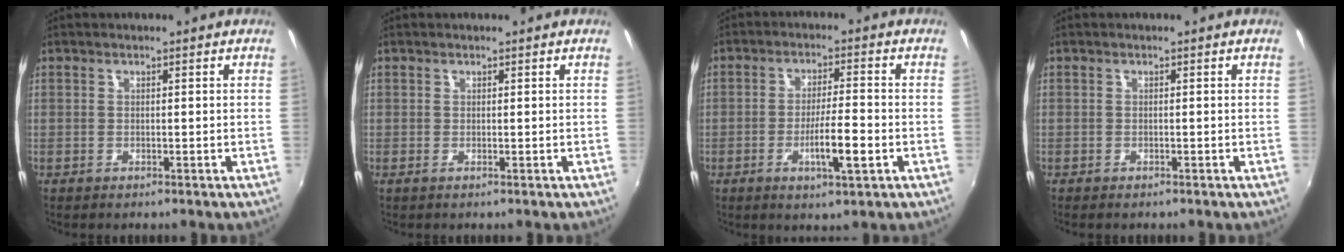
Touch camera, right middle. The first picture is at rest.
{"total": 0.0}
{"total": 6.9, "force": [-2.4, 0.9, 6.4], "torque": [-0.117, -0.008, -0.037]}
{"total": 1.4, "force": [-1.2, 0.6, 0.5], "torque": [-0.014, -0.007, -0.020]}